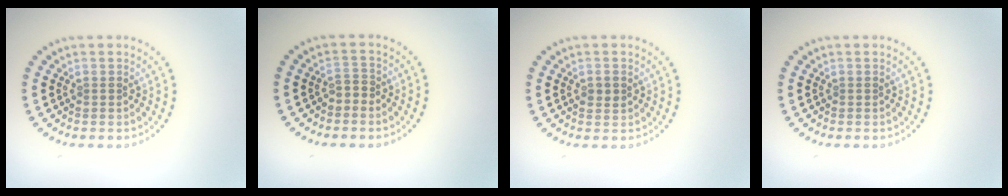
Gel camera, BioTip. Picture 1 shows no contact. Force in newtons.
{"total": 1.1, "press": 0.9, "slide": 0.7}
{"total": 1.2, "press": 1.2, "slide": 0.1}
{"total": 0.0}